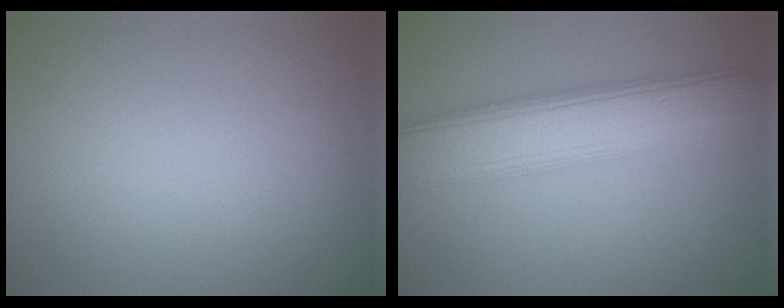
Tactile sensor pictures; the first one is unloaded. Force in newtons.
{"total": 7.9, "press": 7.9, "slide": 0.1}